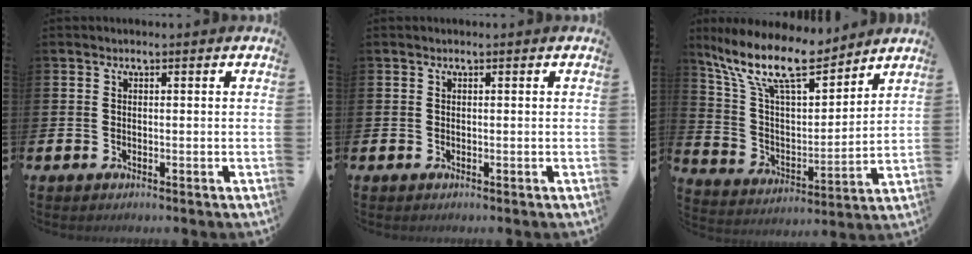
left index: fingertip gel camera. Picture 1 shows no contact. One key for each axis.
{"total": 0.0}
{"total": 13.3, "fx": 10.9, "fy": 3.7, "fz": 6.7, "tx": -0.168, "ty": -0.060, "tz": 0.191}